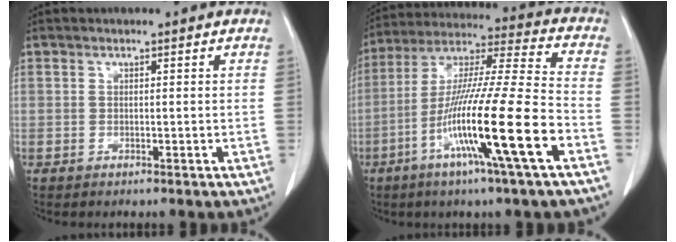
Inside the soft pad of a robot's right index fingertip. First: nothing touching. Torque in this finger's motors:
{"motor_torque": [1.55, -0.59, 0.82, 0.21]}